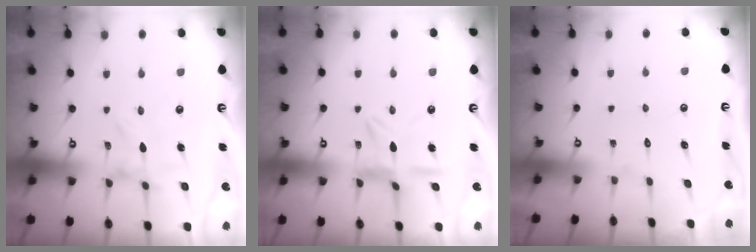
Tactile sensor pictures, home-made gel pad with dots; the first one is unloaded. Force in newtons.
{"total": 6.9, "press": 6.9, "slide": 0.6}
{"total": 1.6, "press": 1.6, "slide": 0.1}